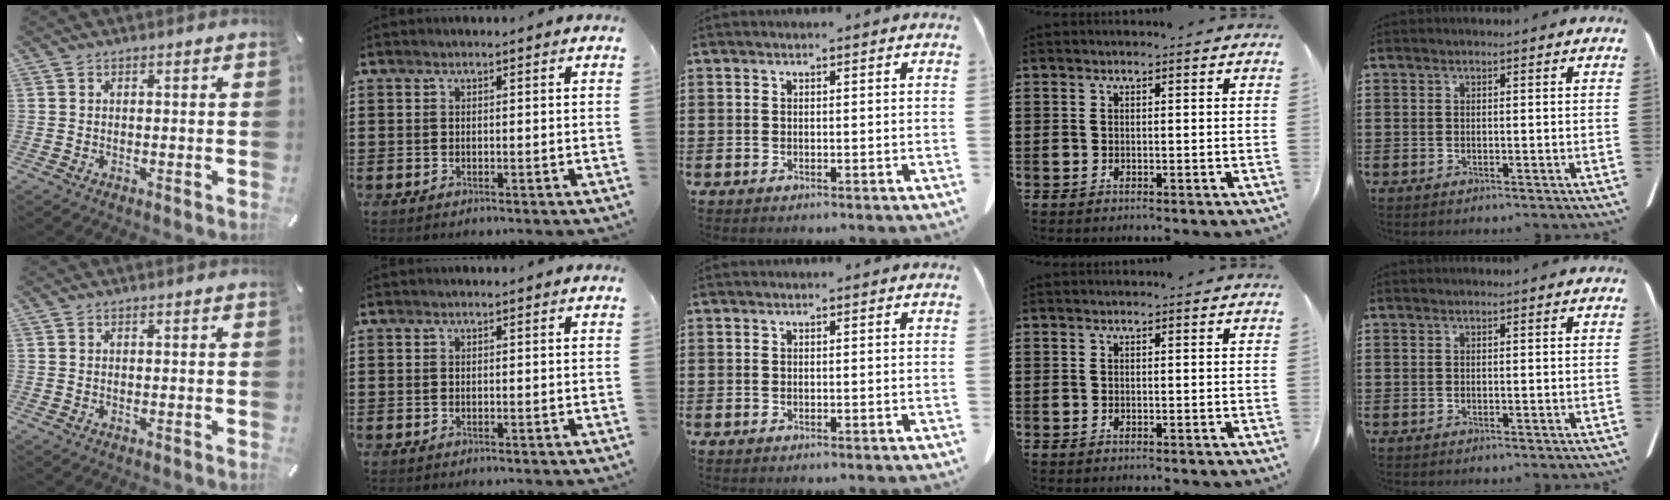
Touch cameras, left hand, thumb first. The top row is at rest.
{}